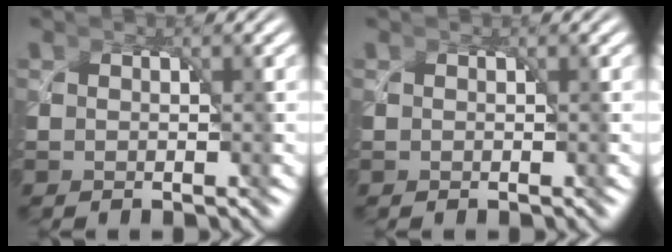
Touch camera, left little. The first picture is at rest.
{"total": 0.0}